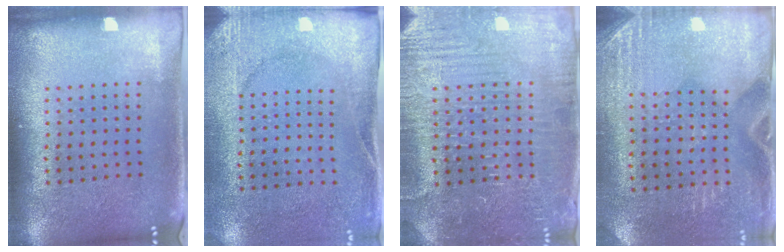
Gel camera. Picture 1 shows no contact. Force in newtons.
{"total": 2.7, "press": 2.2, "slide": 1.5}
{"total": 4.0, "press": 3.9, "slide": 0.9}
{"total": 2.9, "press": 2.5, "slide": 1.3}